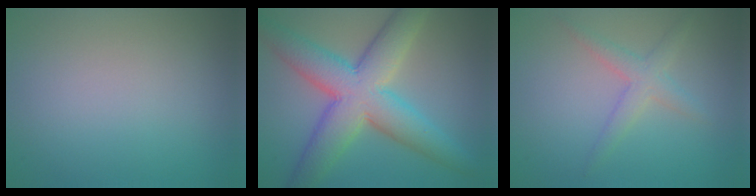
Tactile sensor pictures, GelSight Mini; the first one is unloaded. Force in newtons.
{"total": 9.5, "press": 9.4, "slide": 0.5}
{"total": 2.4, "press": 2.4, "slide": 0.0}